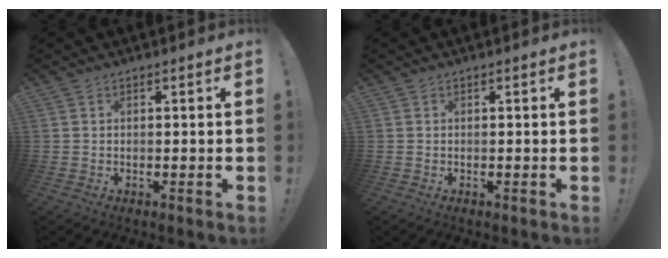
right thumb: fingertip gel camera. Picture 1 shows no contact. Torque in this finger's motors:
{"motor_torque": [-0.02, -0.02, -0.07, 0.00, 0.01]}